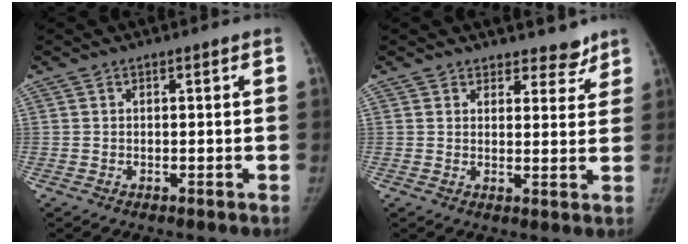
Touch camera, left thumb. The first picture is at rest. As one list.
[{"total": 4.9, "force": [4.1, 2.7, 0.6], "torque": [0.030, -0.029, 0.047]}]